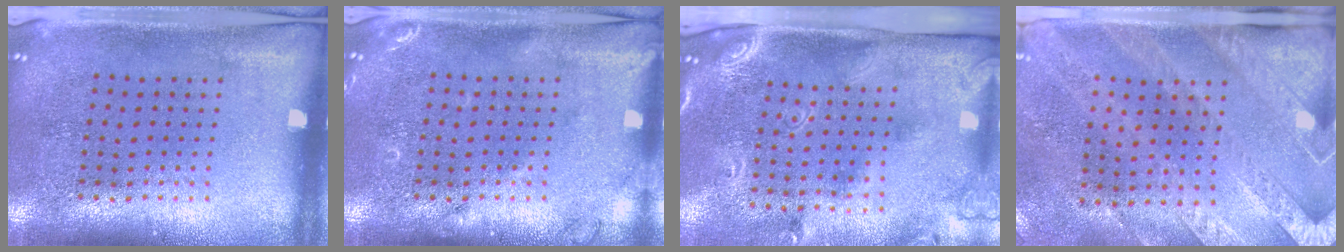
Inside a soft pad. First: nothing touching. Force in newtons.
{"total": 1.5, "press": 1.5, "slide": 0.3}
{"total": 2.5, "press": 1.7, "slide": 1.9}
{"total": 2.4, "press": 2.1, "slide": 1.2}